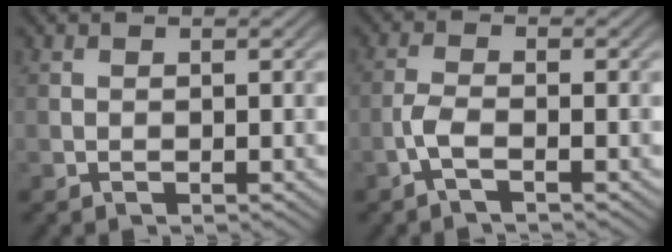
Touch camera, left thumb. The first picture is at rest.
{"total": 2.5, "force": [-1.4, 0.6, 2.1], "torque": [-0.050, 0.005, -0.038]}